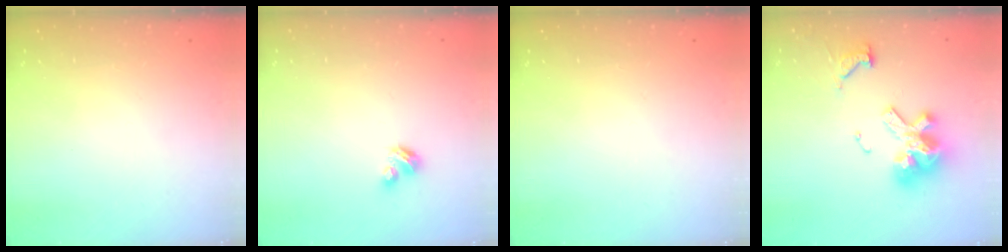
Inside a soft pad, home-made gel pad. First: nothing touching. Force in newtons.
{"total": 3.4, "press": 3.4, "slide": 0.3}
{"total": 0.0}
{"total": 13.5, "press": 13.4, "slide": 1.2}